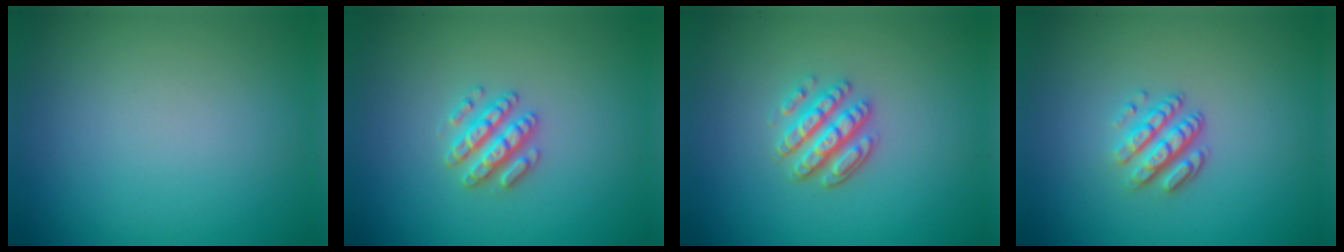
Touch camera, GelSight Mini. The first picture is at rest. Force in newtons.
{"total": 2.6, "press": 2.5, "slide": 0.4}
{"total": 3.4, "press": 3.0, "slide": 1.6}
{"total": 3.4, "press": 2.4, "slide": 2.4}